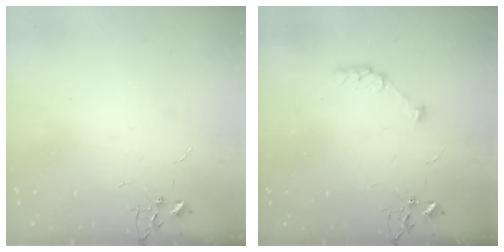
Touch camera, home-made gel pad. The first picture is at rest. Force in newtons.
{"total": 6.6, "press": 6.6, "slide": 0.9}